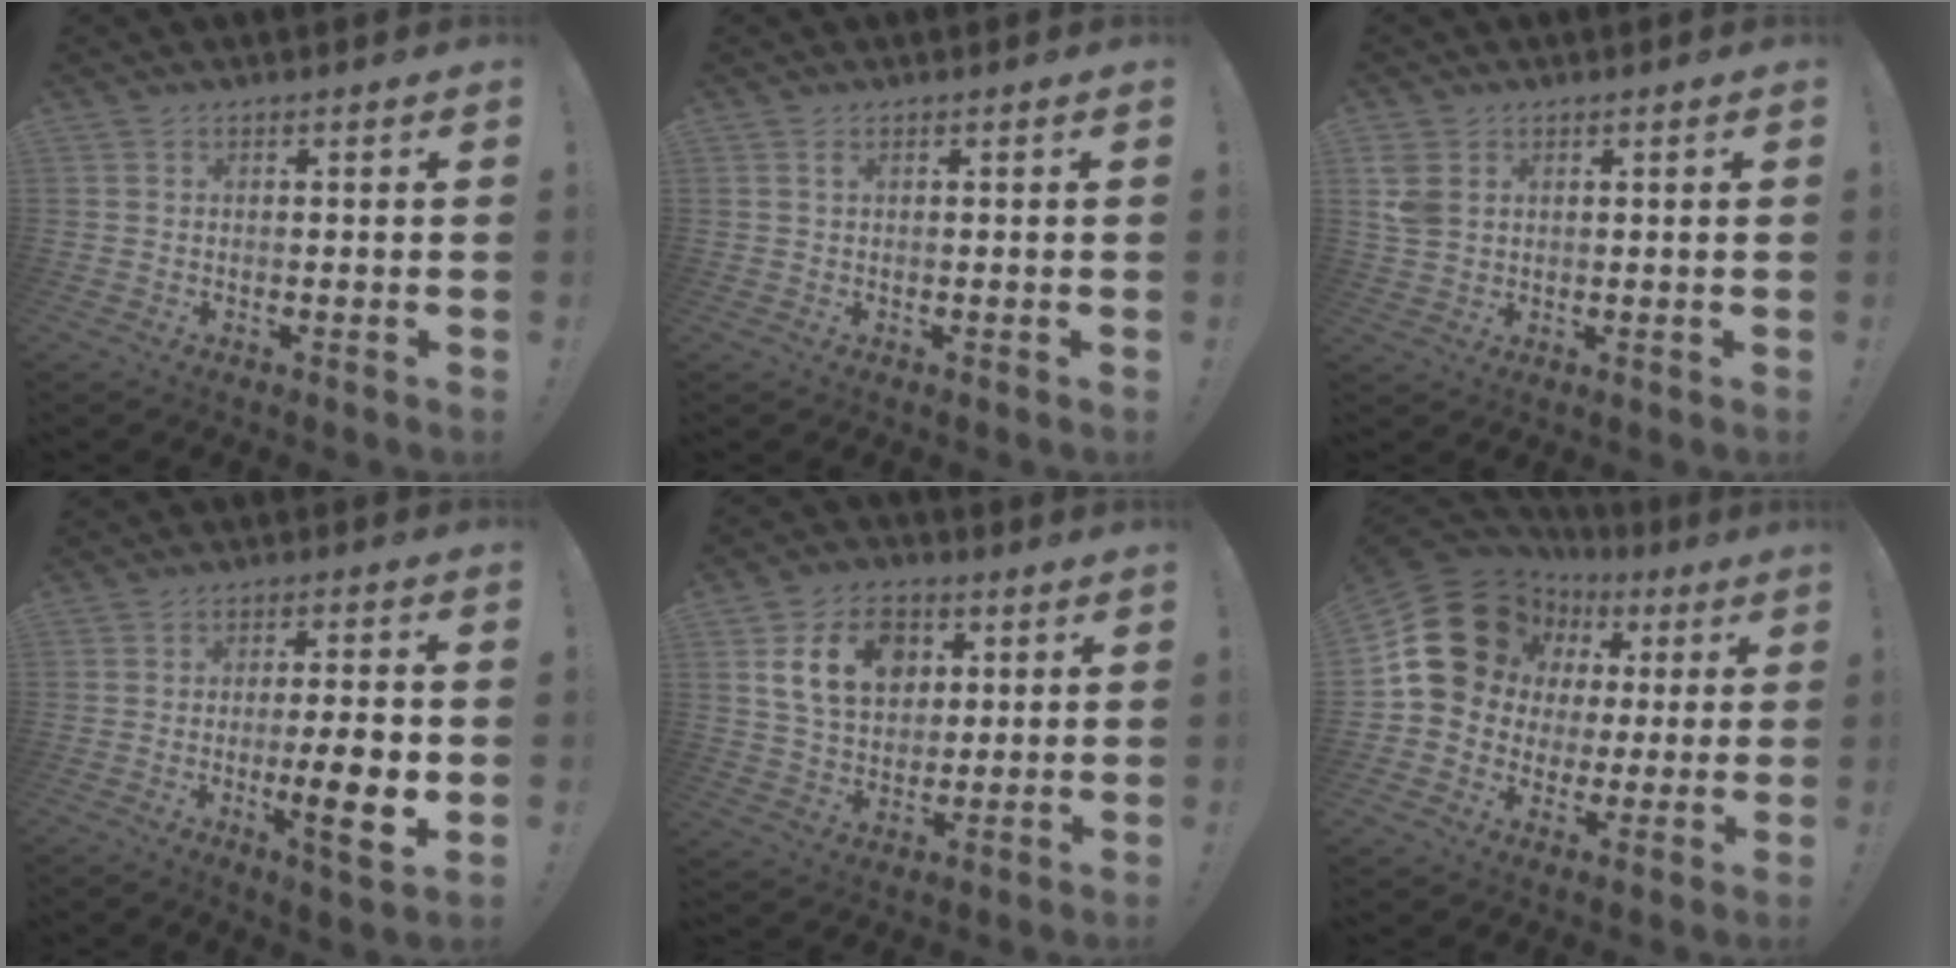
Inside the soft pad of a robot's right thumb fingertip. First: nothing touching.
{"total": 0.8, "force": [0.3, 0.3, 0.7], "torque": [-0.016, 0.002, 0.005]}
{"total": 5.7, "force": [2.2, 4.2, 3.3], "torque": [-0.065, -0.005, 0.042]}
{"total": 11.6, "force": [-2.4, 1.8, 11.2], "torque": [-0.157, -0.007, -0.039]}
{"total": 15.6, "force": [5.2, 11.8, 8.8], "torque": [-0.141, -0.009, 0.103]}
{"total": 19.6, "force": [7.3, 15.8, 8.9], "torque": [-0.125, -0.037, 0.161]}